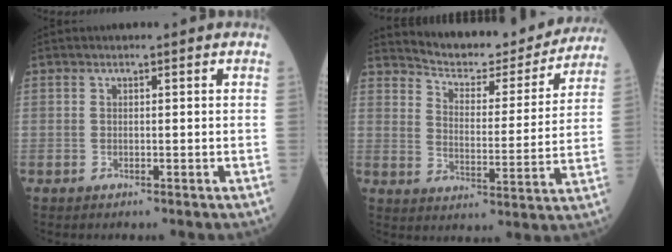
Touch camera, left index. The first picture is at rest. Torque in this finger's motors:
{"motor_torque": [0.63, -0.85, -0.01, 0.01]}